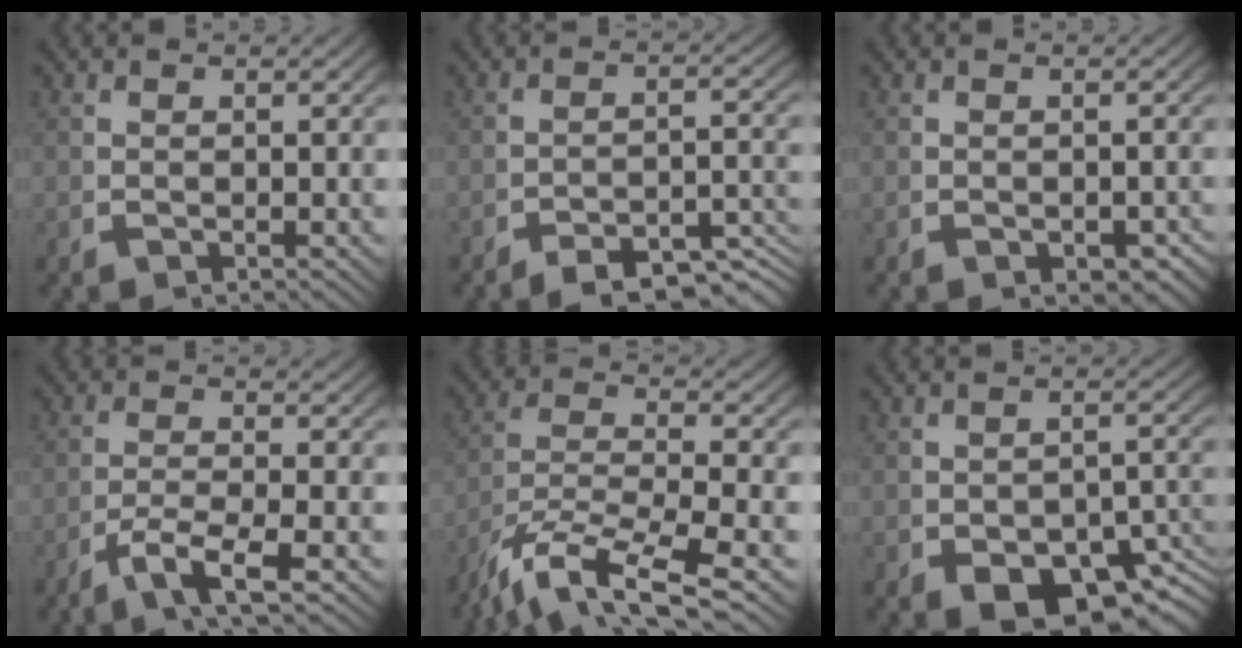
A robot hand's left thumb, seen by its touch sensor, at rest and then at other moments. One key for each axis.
{"total": 6.9, "fx": -5.4, "fy": 2.5, "fz": 3.4, "tx": -0.043, "ty": -0.017, "tz": -0.079}
{"total": 1.4, "fx": -0.7, "fy": 0.9, "fz": 0.9, "tx": -0.016, "ty": -0.011, "tz": -0.004}
{"total": 4.1, "fx": -1.9, "fy": 1.1, "fz": 3.4, "tx": -0.076, "ty": -0.007, "tz": -0.030}
{"total": 9.1, "fx": -3.1, "fy": 4.9, "fz": 6.9, "tx": -0.170, "ty": -0.044, "tz": -0.029}
{"total": 8.0, "fx": -4.2, "fy": 4.1, "fz": 5.4, "tx": -0.084, "ty": -0.036, "tz": -0.043}